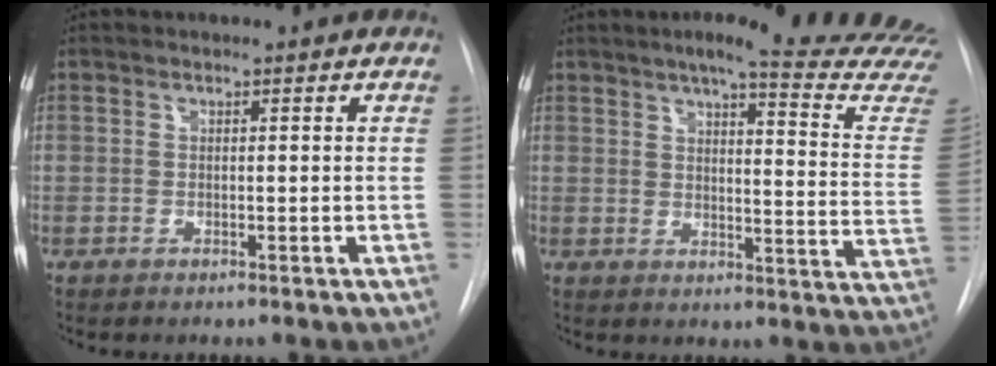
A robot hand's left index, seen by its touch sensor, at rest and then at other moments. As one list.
[{"total": 23.7, "force": [21.6, 0.7, 9.8], "torque": [-0.122, -0.115, 0.237]}]